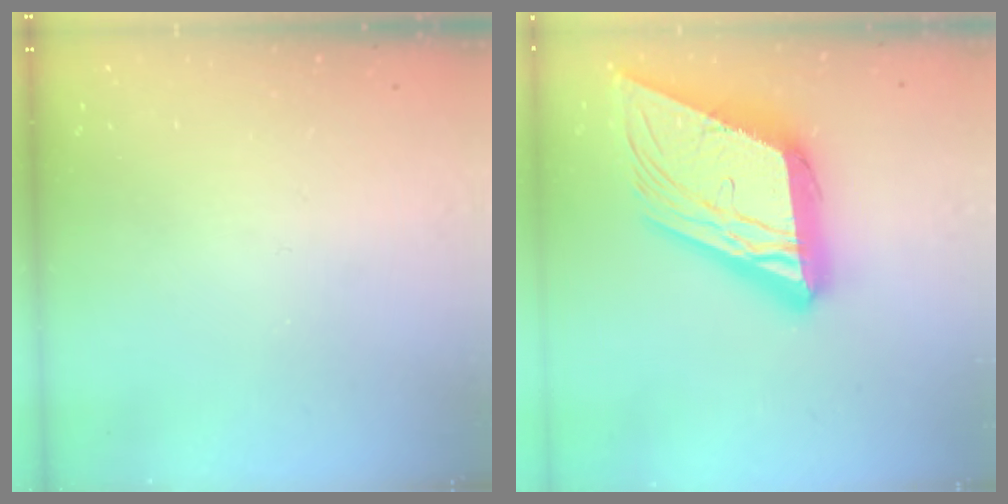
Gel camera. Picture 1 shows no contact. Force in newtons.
{"total": 27.2, "press": 26.9, "slide": 4.5}